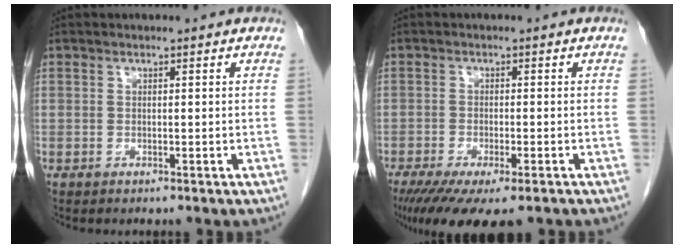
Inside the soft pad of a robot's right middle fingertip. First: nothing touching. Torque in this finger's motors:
{"motor_torque": [1.23, -0.91, 0.16, 0.06]}